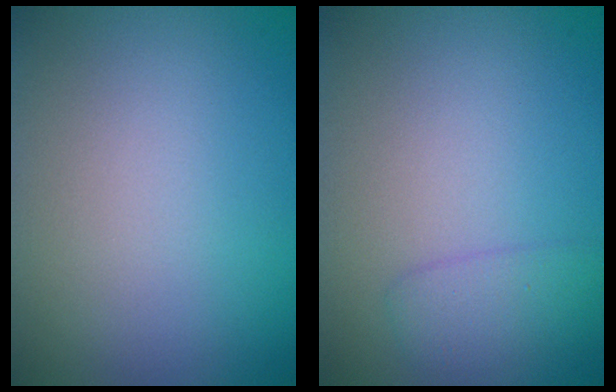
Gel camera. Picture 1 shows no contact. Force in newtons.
{"total": 2.1, "press": 2.1, "slide": 0.1}